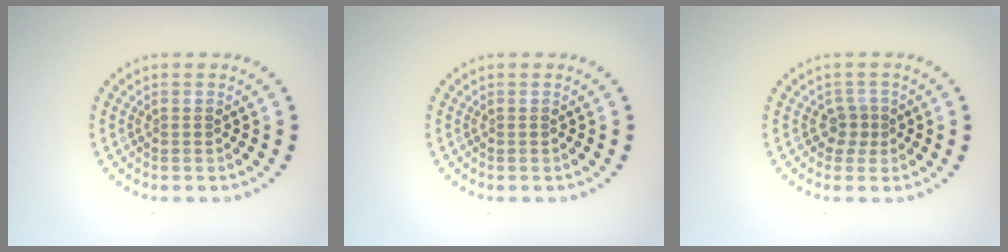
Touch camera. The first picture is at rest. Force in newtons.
{"total": 0.0}
{"total": 1.4, "press": 1.0, "slide": 0.9}